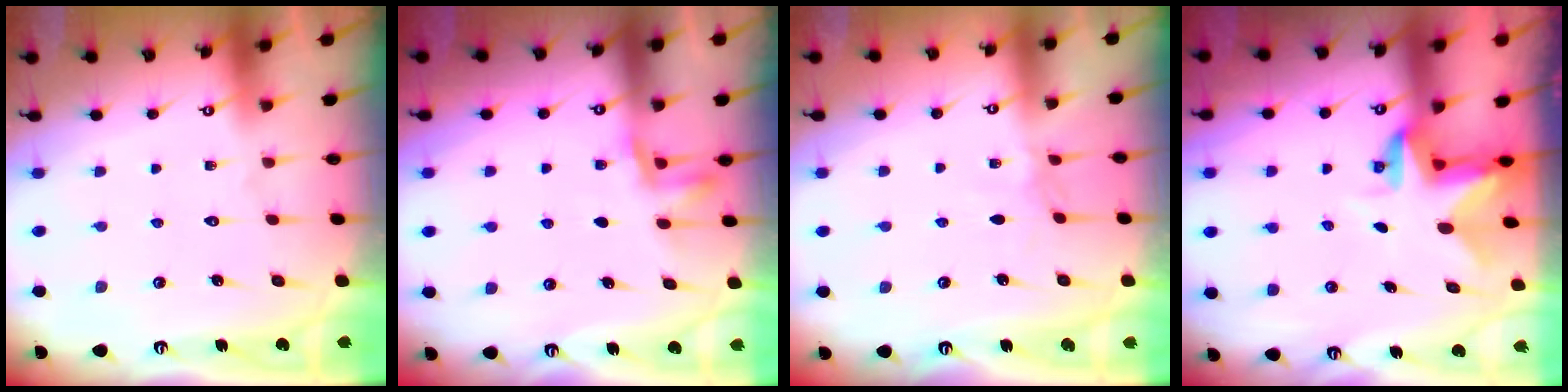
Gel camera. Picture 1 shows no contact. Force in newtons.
{"total": 3.5, "press": 3.5, "slide": 0.8}
{"total": 2.9, "press": 2.9, "slide": 0.5}
{"total": 3.0, "press": 3.0, "slide": 0.4}